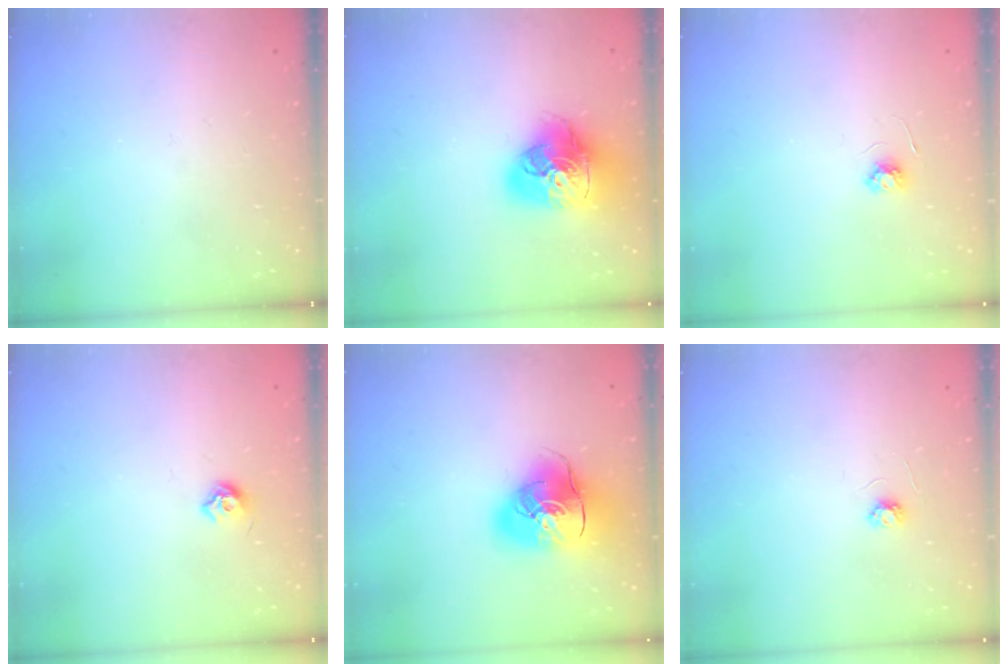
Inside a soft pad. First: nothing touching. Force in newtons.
{"total": 20.5, "press": 20.4, "slide": 2.4}
{"total": 3.6, "press": 3.6, "slide": 0.5}
{"total": 6.0, "press": 5.9, "slide": 1.0}
{"total": 16.3, "press": 16.1, "slide": 2.8}
{"total": 3.1, "press": 3.1, "slide": 0.4}